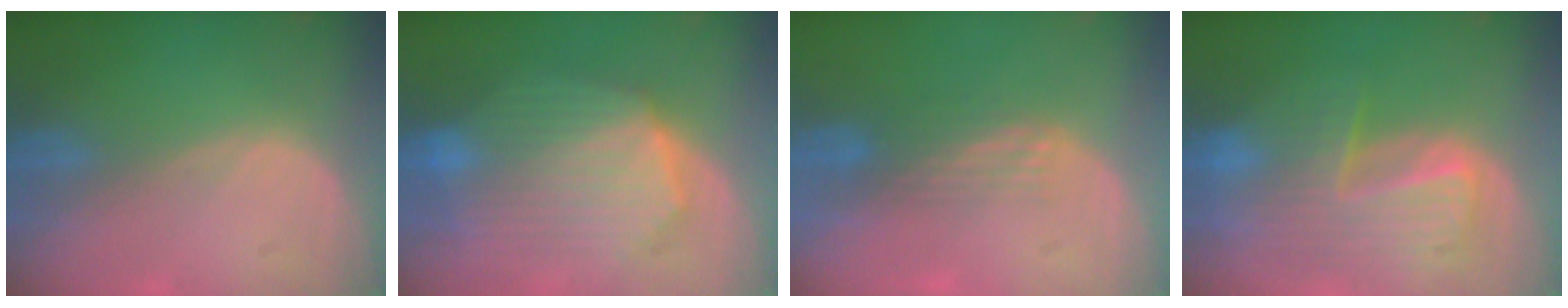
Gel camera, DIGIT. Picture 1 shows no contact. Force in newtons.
{"total": 10.8, "press": 10.8, "slide": 0.7}
{"total": 3.4, "press": 2.8, "slide": 1.9}
{"total": 9.9, "press": 8.6, "slide": 5.0}